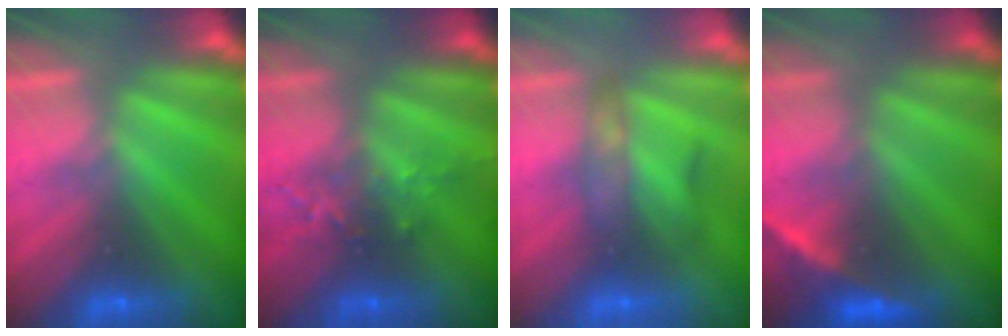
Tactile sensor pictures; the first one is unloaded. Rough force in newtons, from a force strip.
{"total": 2.6}
{"total": 2.2}
{"total": 2.1}